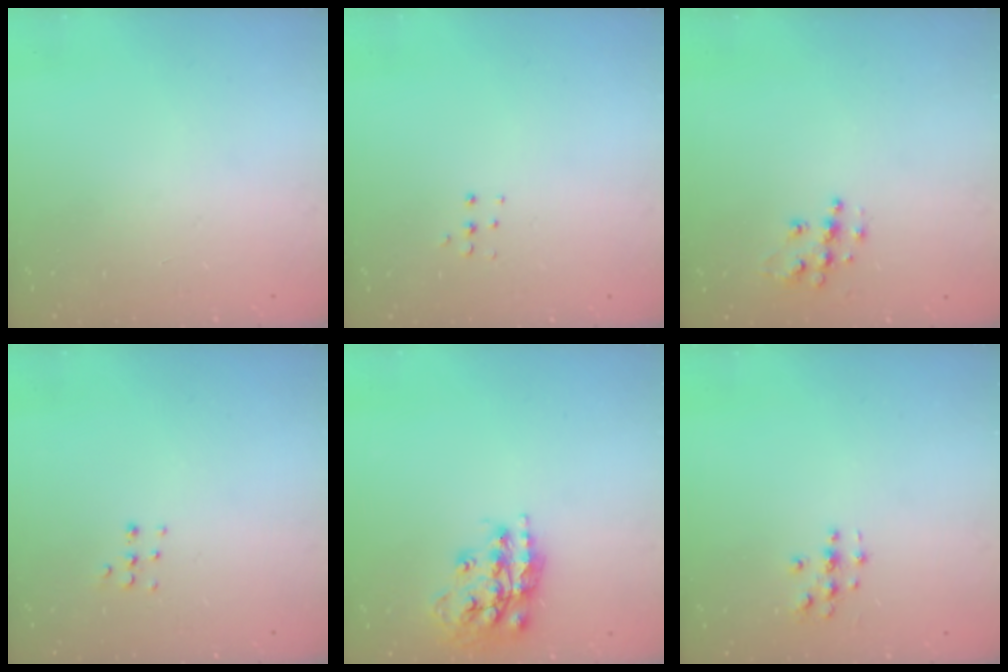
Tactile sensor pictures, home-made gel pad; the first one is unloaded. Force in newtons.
{"total": 4.0, "press": 4.0, "slide": 0.5}
{"total": 8.9, "press": 8.9, "slide": 0.5}
{"total": 4.3, "press": 4.2, "slide": 1.1}
{"total": 16.8, "press": 16.7, "slide": 1.5}
{"total": 2.8, "press": 2.8, "slide": 0.3}